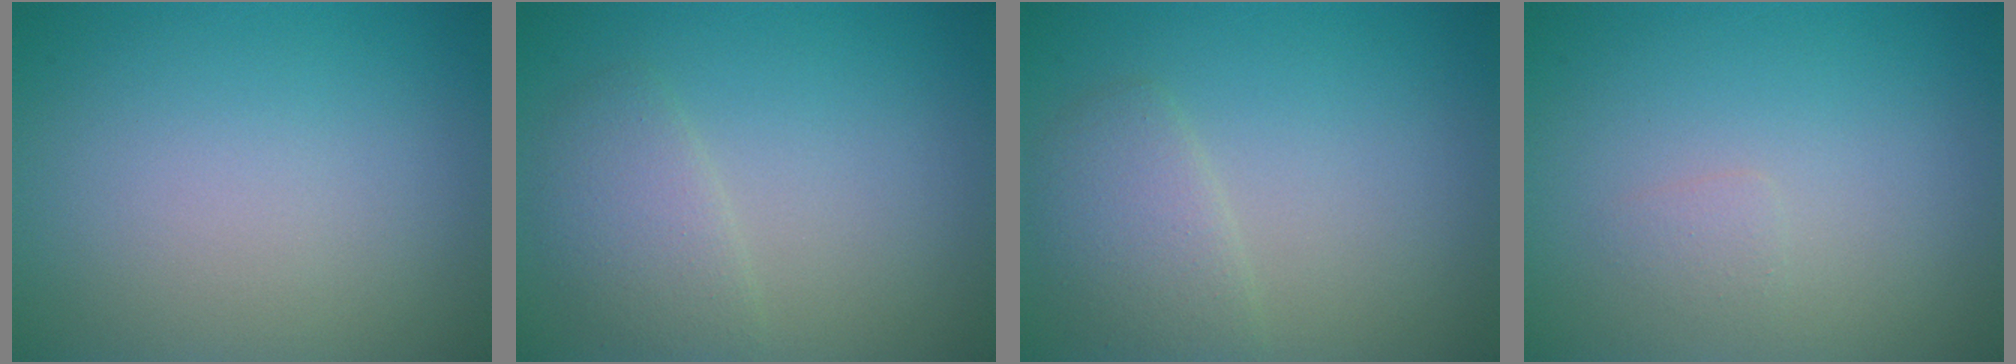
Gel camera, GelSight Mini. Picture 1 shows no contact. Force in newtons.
{"total": 2.4, "press": 2.4, "slide": 0.1}
{"total": 2.6, "press": 2.6, "slide": 0.2}
{"total": 0.7, "press": 0.7, "slide": 0.1}